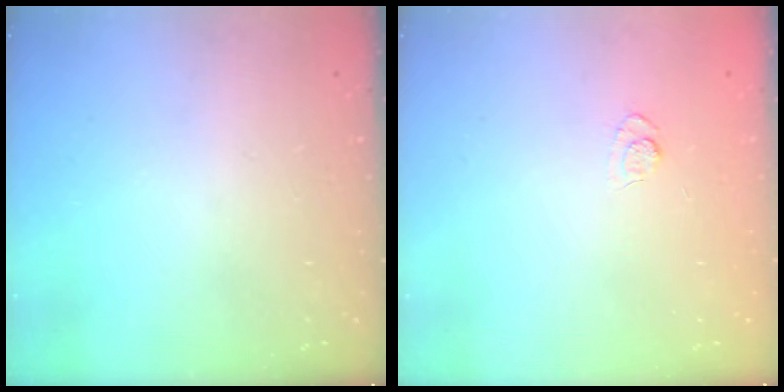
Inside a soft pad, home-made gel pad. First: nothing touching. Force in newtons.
{"total": 3.9, "press": 3.7, "slide": 1.3}